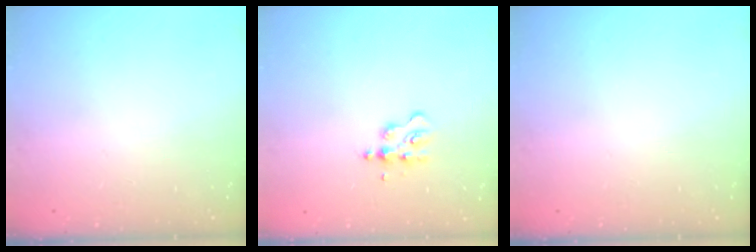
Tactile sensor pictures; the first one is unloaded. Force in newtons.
{"total": 3.5, "press": 3.5, "slide": 0.5}
{"total": 0.0}